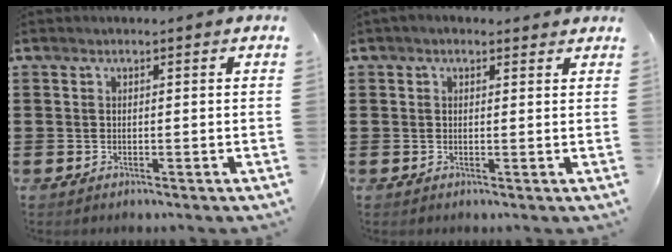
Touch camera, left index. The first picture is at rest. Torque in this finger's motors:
{"motor_torque": [0.97, -0.51, 0.35, 0.02]}